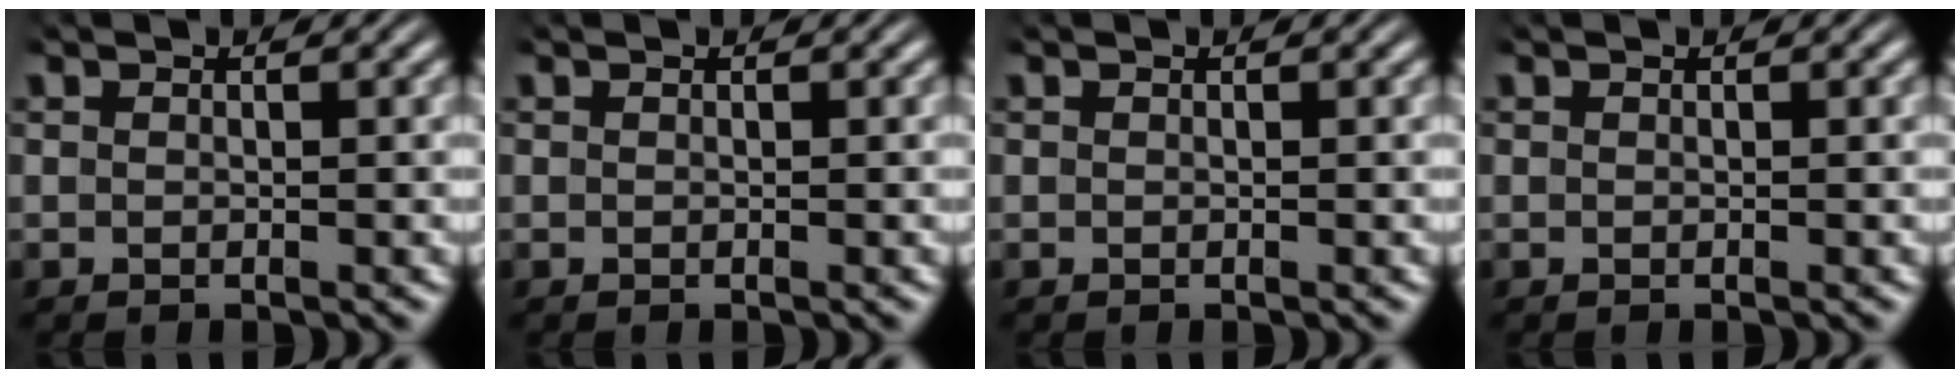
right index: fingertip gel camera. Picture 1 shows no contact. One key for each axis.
{"total": 0.0}
{"total": 0.0}
{"total": 0.0}